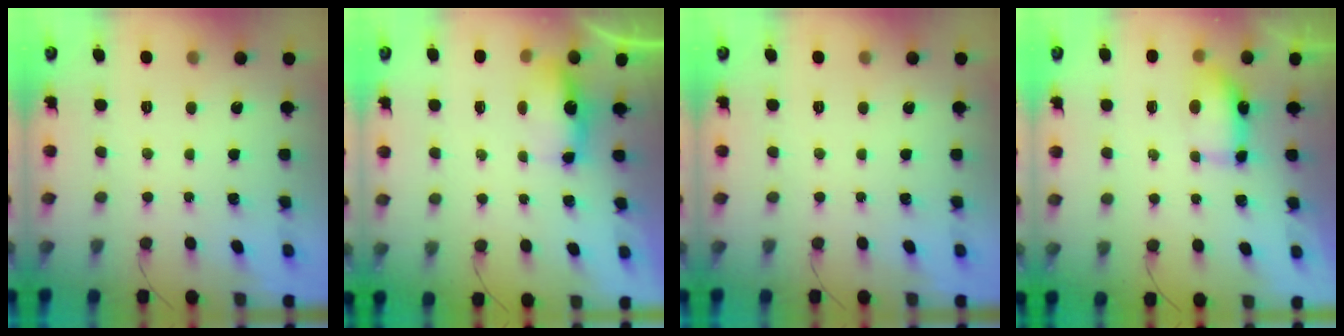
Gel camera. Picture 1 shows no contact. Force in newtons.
{"total": 6.2, "press": 6.1, "slide": 0.8}
{"total": 0.0}
{"total": 5.8, "press": 5.8, "slide": 0.7}